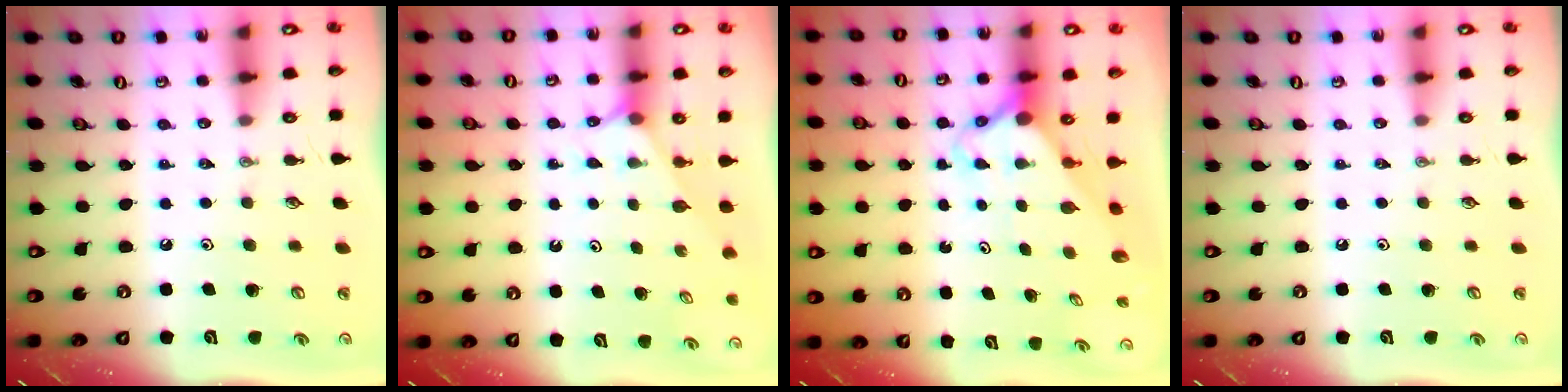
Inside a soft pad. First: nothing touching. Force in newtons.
{"total": 1.9, "press": 1.9, "slide": 0.3}
{"total": 3.0, "press": 3.0, "slide": 0.2}
{"total": 0.0}